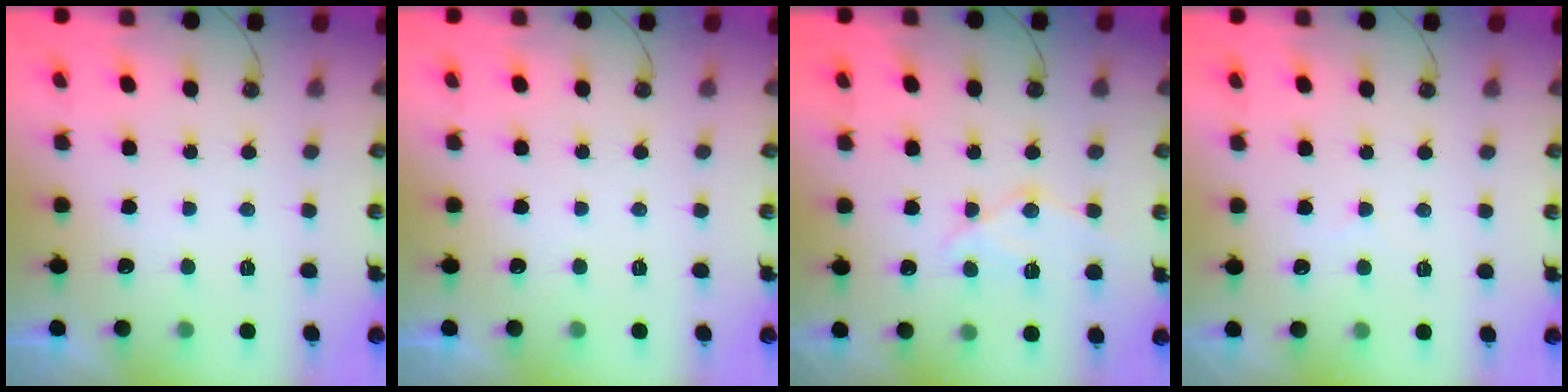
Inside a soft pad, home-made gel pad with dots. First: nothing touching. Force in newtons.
{"total": 0.0}
{"total": 14.4, "press": 14.3, "slide": 1.4}
{"total": 3.5, "press": 3.4, "slide": 0.6}